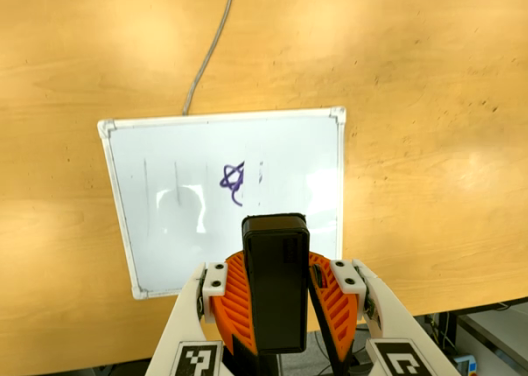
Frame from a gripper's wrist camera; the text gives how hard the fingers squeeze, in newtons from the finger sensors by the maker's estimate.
{"total": 9.7, "left": 9.9, "right": 9.5}